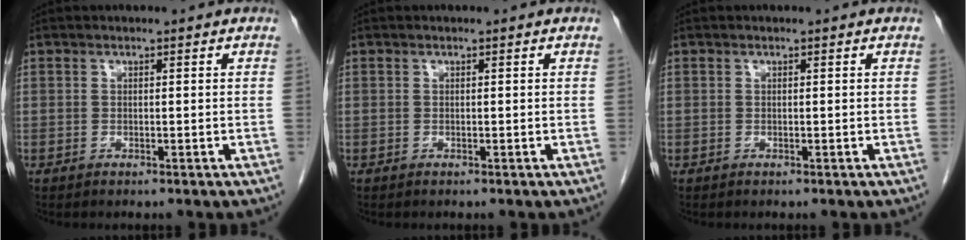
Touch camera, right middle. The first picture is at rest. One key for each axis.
{"total": 0.0}
{"total": 0.0}